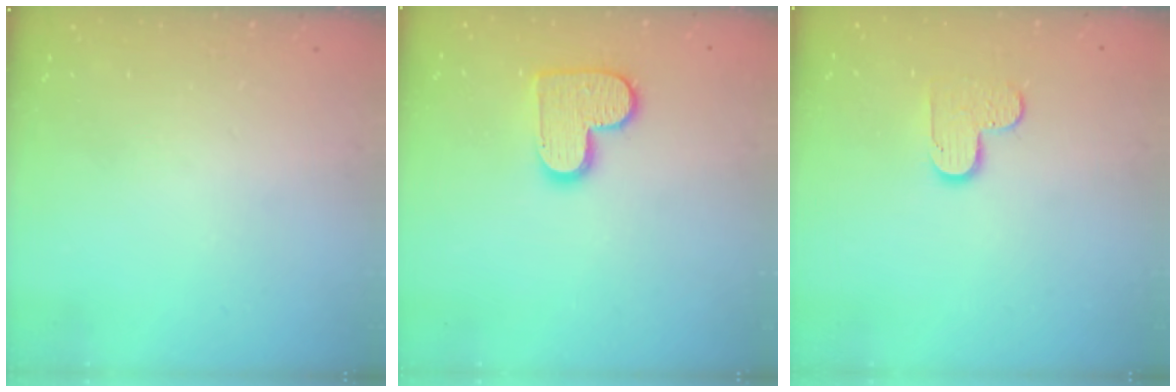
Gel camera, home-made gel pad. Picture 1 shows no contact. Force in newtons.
{"total": 11.8, "press": 11.8, "slide": 0.7}
{"total": 5.6, "press": 5.6, "slide": 0.3}